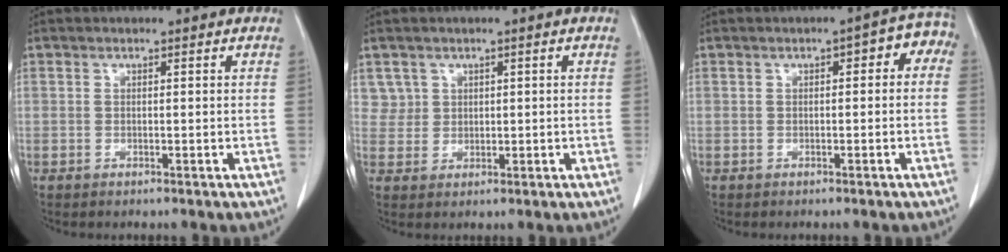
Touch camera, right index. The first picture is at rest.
{"total": 3.0, "force": [1.4, 2.6, -0.2], "torque": [0.017, 0.008, 0.024]}
{"total": 4.6, "force": [0.6, 2.2, 4.0], "torque": [-0.039, 0.031, 0.000]}